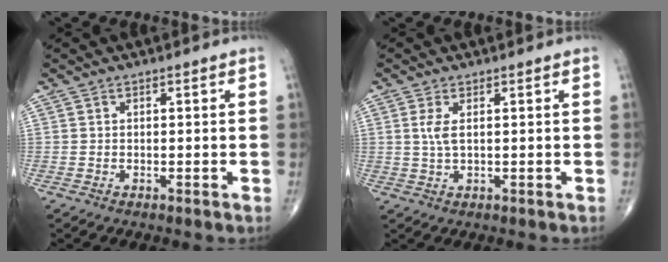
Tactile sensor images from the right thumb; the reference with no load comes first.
{"total": 2.8, "force": [0.7, 1.0, 2.6], "torque": [-0.064, 0.000, 0.017]}